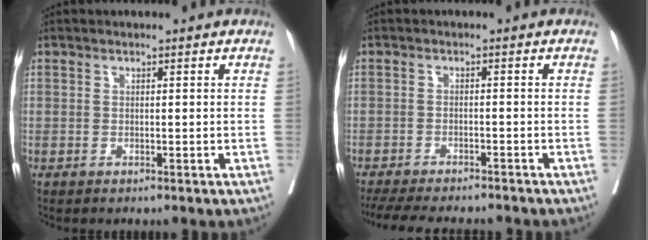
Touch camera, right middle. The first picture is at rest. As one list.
[{"total": 13.9, "force": [-12.3, 3.0, 5.6], "torque": [-0.113, -0.015, -0.169]}]